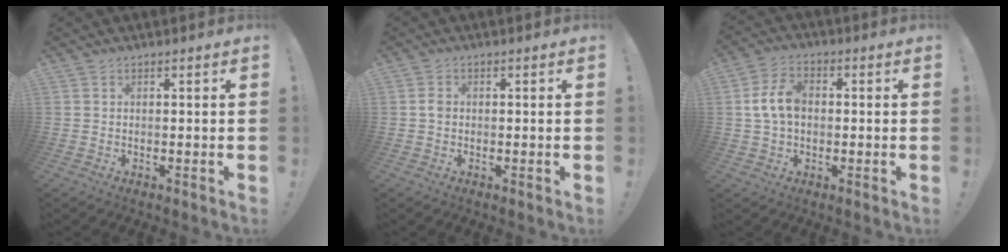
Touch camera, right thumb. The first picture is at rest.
{"total": 1.5, "force": [-0.3, 1.2, 0.9], "torque": [-0.014, 0.005, -0.006]}
{"total": 9.2, "force": [0.5, 6.2, 6.7], "torque": [-0.139, 0.016, 0.013]}